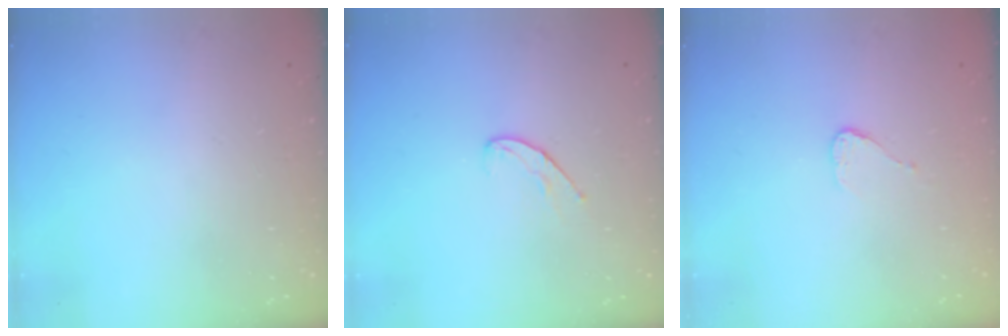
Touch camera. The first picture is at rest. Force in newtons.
{"total": 5.4, "press": 5.4, "slide": 0.5}
{"total": 3.7, "press": 3.7, "slide": 0.3}